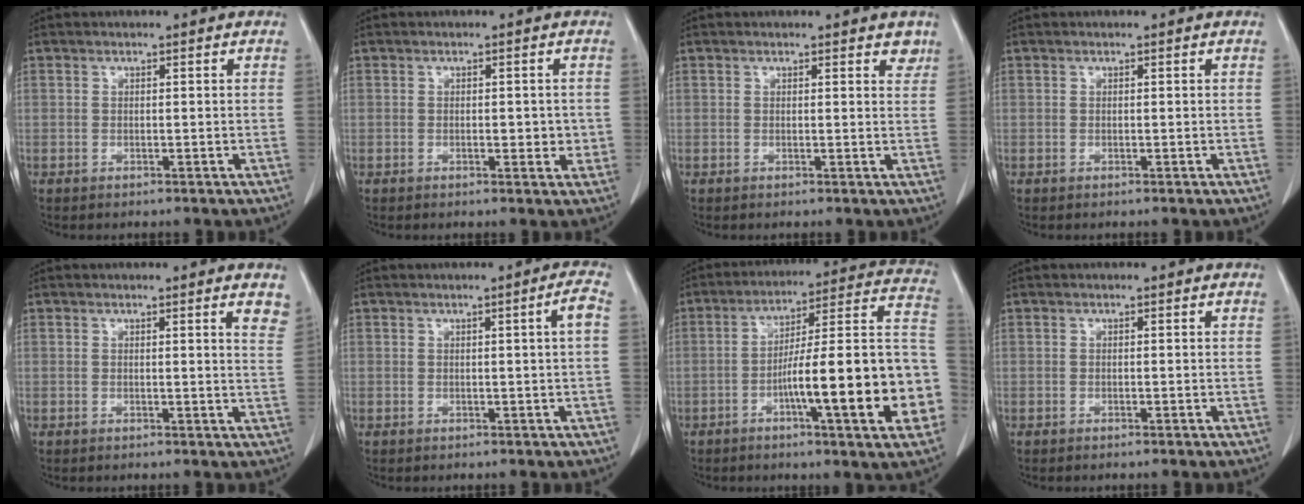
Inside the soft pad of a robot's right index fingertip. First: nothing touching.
{"total": 2.8, "force": [-0.2, 1.4, 2.3], "torque": [-0.026, 0.000, 0.000]}
{"total": 2.5, "force": [2.1, 1.0, 1.0], "torque": [0.001, -0.006, 0.014]}
{"total": 0.0}
{"total": 3.5, "force": [2.6, 0.2, 2.3], "torque": [-0.023, -0.012, 0.017]}
{"total": 2.3, "force": [0.2, -0.5, 2.2], "torque": [-0.031, 0.001, 0.005]}
{"total": 21.4, "force": [-6.1, 1.8, 20.4], "torque": [-0.217, 0.023, -0.084]}
{"total": 0.0}